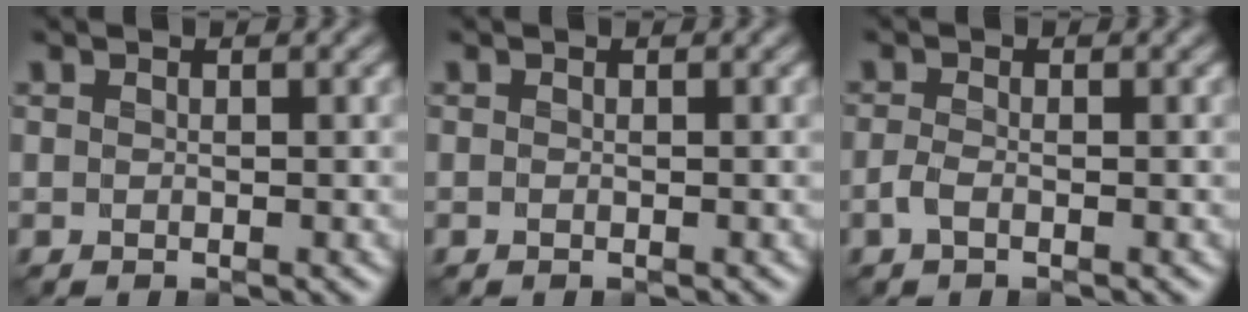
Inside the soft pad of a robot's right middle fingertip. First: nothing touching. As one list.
[{"total": 0.0}, {"total": 1.4, "force": [-1.0, 0.4, 0.9], "torque": [-0.023, -0.003, -0.025]}]